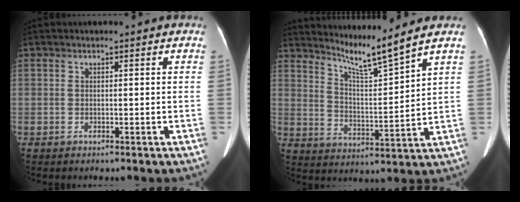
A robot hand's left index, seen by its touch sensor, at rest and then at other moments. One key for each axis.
{"total": 7.8, "fx": 6.9, "fy": -2.3, "fz": 2.8, "tx": -0.057, "ty": -0.028, "tz": 0.132}